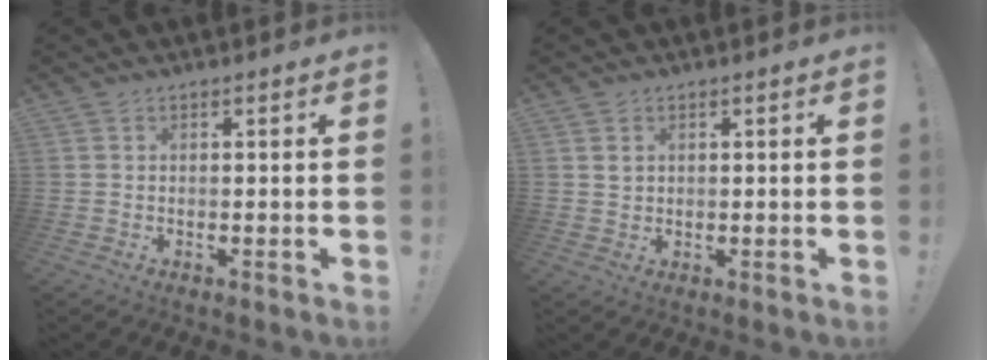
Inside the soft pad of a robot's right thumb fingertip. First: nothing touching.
{"total": 1.9, "force": [1.0, 1.6, 0.4], "torque": [0.006, -0.002, 0.015]}